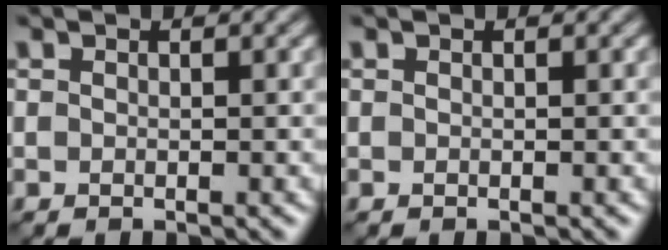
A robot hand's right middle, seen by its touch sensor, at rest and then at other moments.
{"total": 0.0}